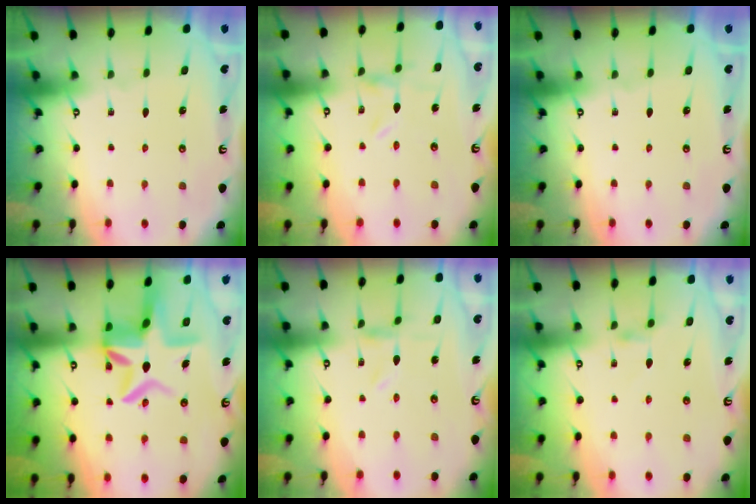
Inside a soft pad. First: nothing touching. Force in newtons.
{"total": 0.0}
{"total": 0.0}
{"total": 11.6, "press": 11.0, "slide": 3.4}
{"total": 0.0}
{"total": 2.4, "press": 2.3, "slide": 0.5}